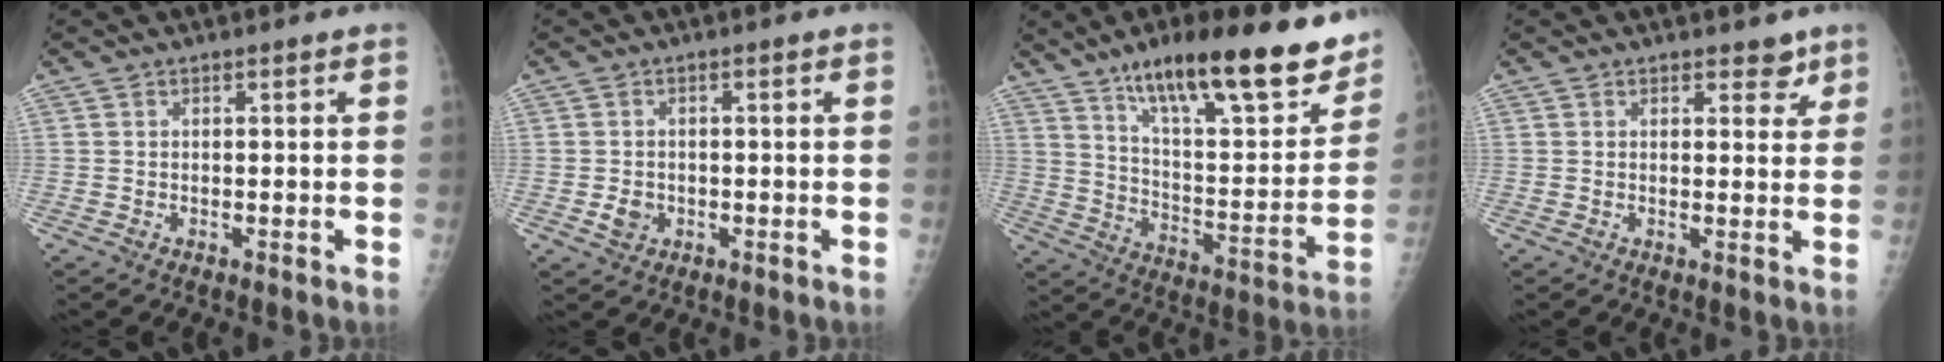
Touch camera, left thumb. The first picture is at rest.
{"total": 2.5, "force": [-0.7, 2.1, 1.2], "torque": [-0.015, 0.002, -0.008]}
{"total": 26.9, "force": [17.7, 7.3, 18.9], "torque": [-0.242, -0.061, 0.277]}
{"total": 3.0, "force": [2.1, 1.6, 1.4], "torque": [0.006, -0.011, 0.026]}